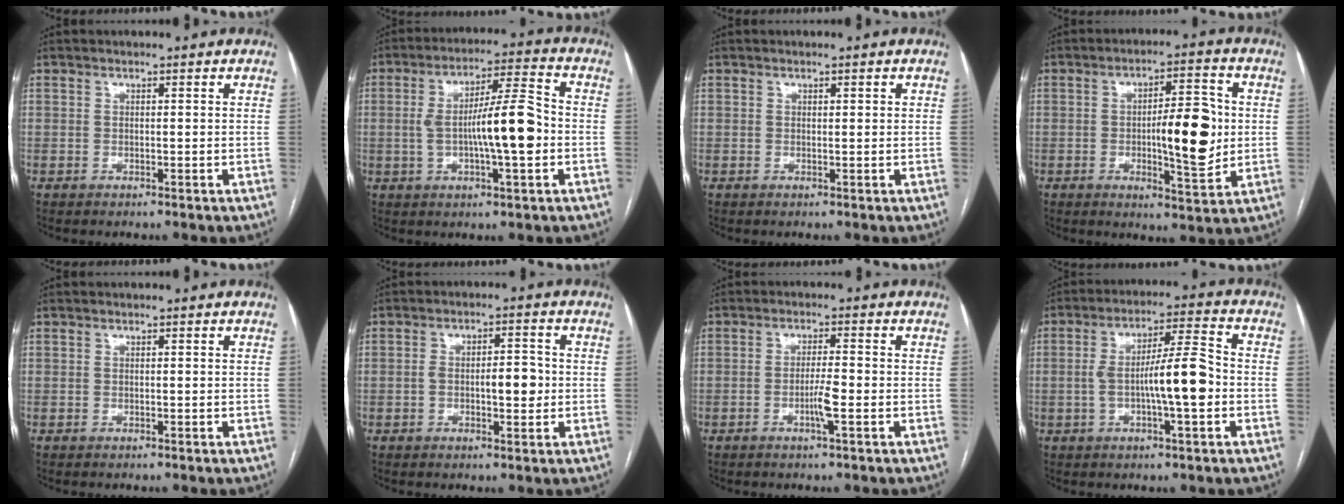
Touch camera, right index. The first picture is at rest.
{"total": 11.3, "force": [-1.3, 1.5, 11.1], "torque": [-0.191, 0.015, -0.023]}
{"total": 0.6, "force": [0.3, 0.1, 0.5], "torque": [-0.010, 0.002, 0.003]}
{"total": 11.2, "force": [-0.4, 3.0, 10.8], "torque": [-0.159, 0.005, -0.002]}
{"total": 0.0}
{"total": 5.4, "force": [-0.6, 2.0, 5.0], "torque": [-0.084, 0.012, -0.006]}
{"total": 3.6, "force": [-1.2, 0.0, 3.4], "torque": [-0.065, -0.004, -0.023]}
{"total": 10.3, "force": [-1.6, 1.2, 10.1], "torque": [-0.175, 0.016, -0.031]}